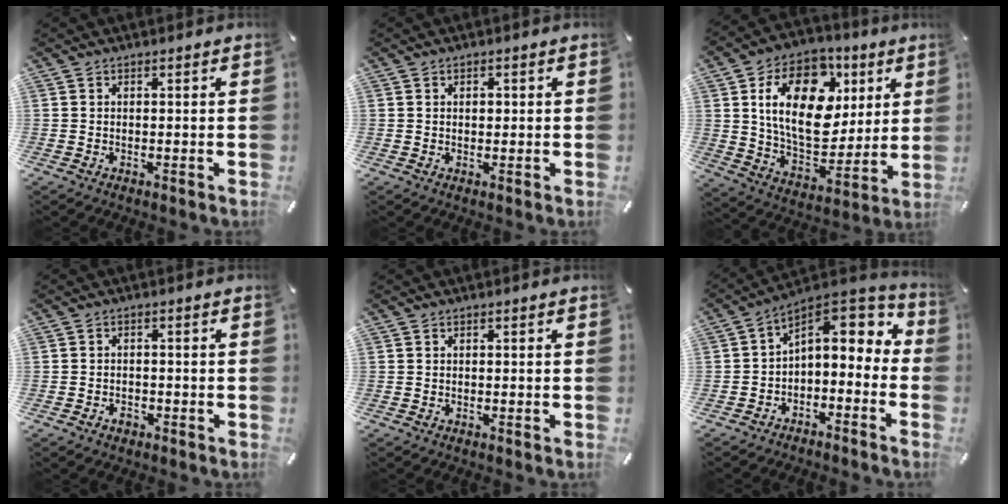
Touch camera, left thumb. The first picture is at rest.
{"total": 1.3, "force": [0.2, 1.0, 0.8], "torque": [-0.009, 0.003, -0.001]}
{"total": 21.6, "force": [6.9, 14.4, 14.6], "torque": [-0.240, -0.014, 0.118]}
{"total": 2.1, "force": [-1.2, 1.4, 0.8], "torque": [-0.015, 0.006, -0.026]}
{"total": 0.0}
{"total": 8.7, "force": [2.6, 5.3, 6.3], "torque": [-0.081, -0.026, 0.047]}